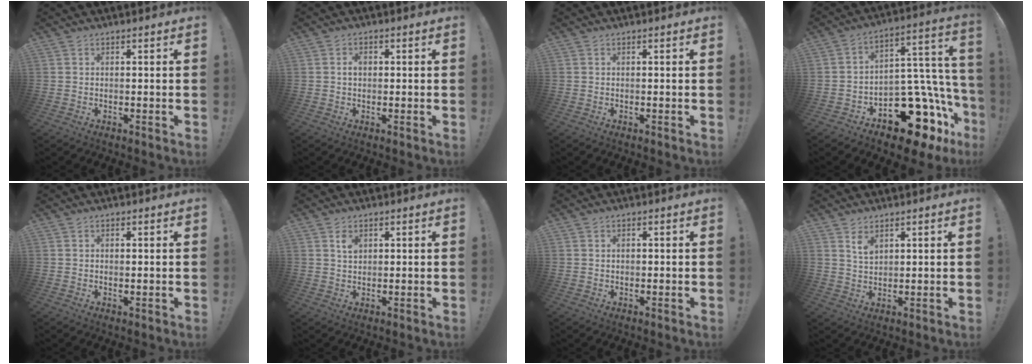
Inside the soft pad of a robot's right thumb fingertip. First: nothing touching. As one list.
[{"total": 2.1, "force": [0.2, 1.5, 1.4], "torque": [-0.026, 0.005, 0.001]}, {"total": 0.0}, {"total": 19.0, "force": [-11.2, 10.6, 11.1], "torque": [-0.101, 0.060, -0.173]}, {"total": 0.5, "force": [0.4, 0.2, 0.3], "torque": [0.001, -0.002, 0.006]}, {"total": 3.0, "force": [1.5, 2.0, 1.7], "torque": [-0.013, -0.009, 0.022]}, {"total": 0.9, "force": [0.3, 0.9, 0.2], "torque": [0.005, -0.001, 0.003]}, {"total": 4.5, "force": [3.0, 2.6, 2.1], "torque": [-0.028, -0.022, 0.053]}]